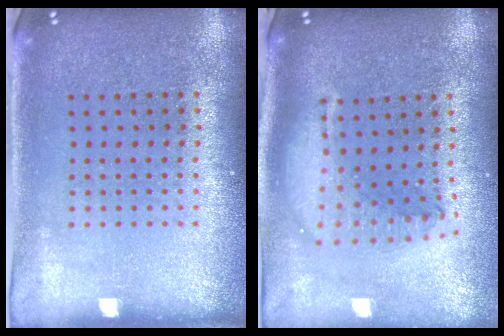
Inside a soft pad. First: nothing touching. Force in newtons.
{"total": 2.1, "press": 1.6, "slide": 1.3}